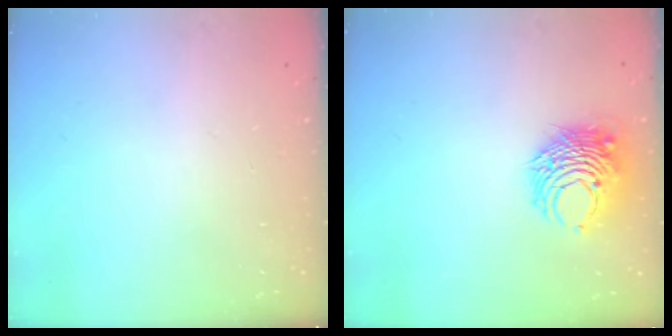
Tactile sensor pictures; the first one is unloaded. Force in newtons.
{"total": 8.9, "press": 8.8, "slide": 0.7}